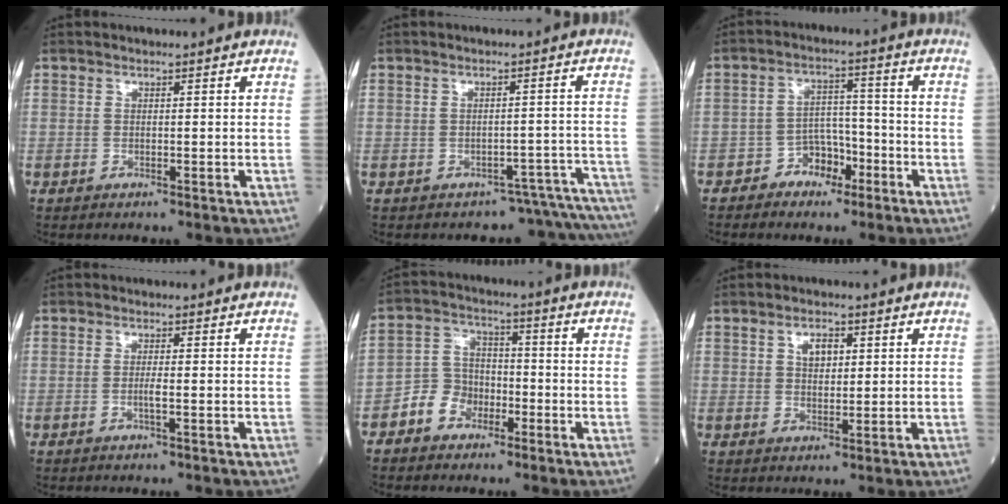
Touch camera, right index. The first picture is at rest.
{"total": 9.6, "force": [-9.4, 1.6, -0.9], "torque": [0.037, 0.047, -0.101]}
{"total": 5.1, "force": [-3.2, 3.4, 2.1], "torque": [-0.029, 0.017, -0.054]}
{"total": 1.6, "force": [-0.5, 0.0, 1.5], "torque": [-0.032, -0.002, -0.011]}
{"total": 6.4, "force": [-3.3, 5.0, 2.2], "torque": [-0.046, 0.022, -0.061]}
{"total": 3.4, "force": [1.2, 1.9, 2.5], "torque": [-0.045, 0.004, 0.020]}